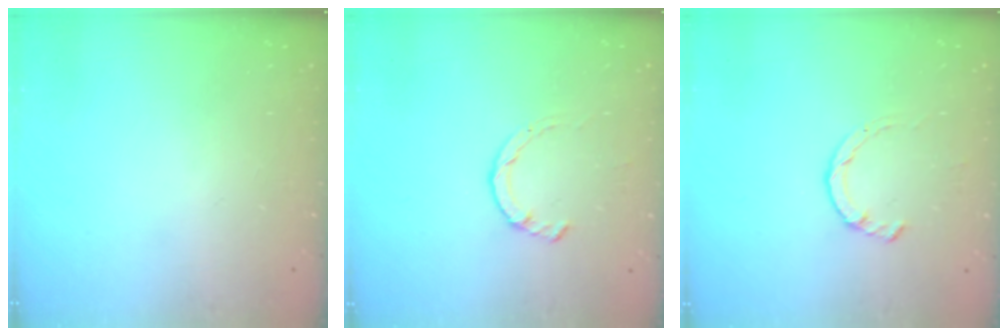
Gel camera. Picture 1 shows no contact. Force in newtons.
{"total": 2.8, "press": 2.8, "slide": 0.4}
{"total": 2.8, "press": 2.8, "slide": 0.4}